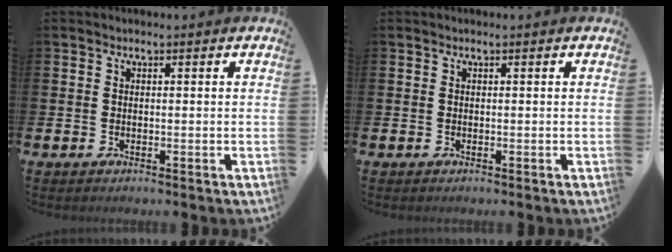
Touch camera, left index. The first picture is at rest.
{"total": 0.0}